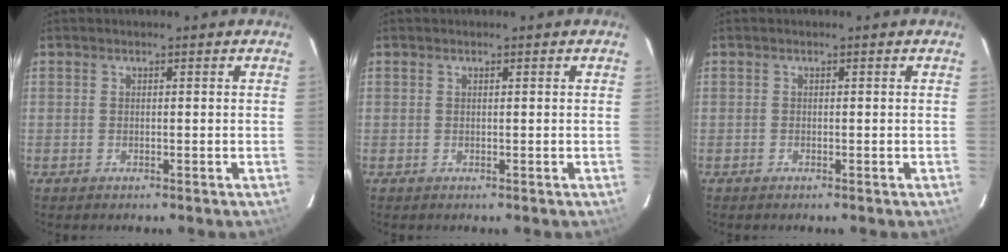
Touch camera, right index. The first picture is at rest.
{"total": 0.0}
{"total": 0.0}